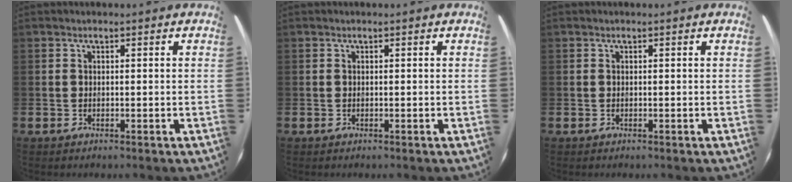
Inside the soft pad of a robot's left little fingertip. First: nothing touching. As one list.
[{"total": 0.0}, {"total": 0.0}]